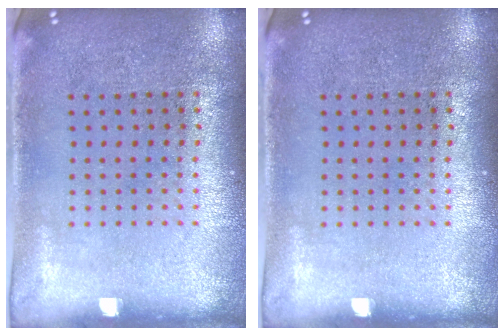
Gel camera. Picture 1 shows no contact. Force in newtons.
{"total": 0.0}